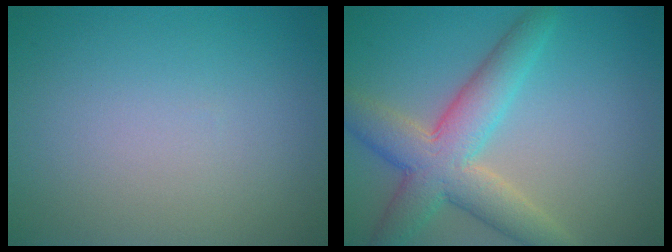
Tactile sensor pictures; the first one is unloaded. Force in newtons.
{"total": 6.9, "press": 6.9, "slide": 0.4}